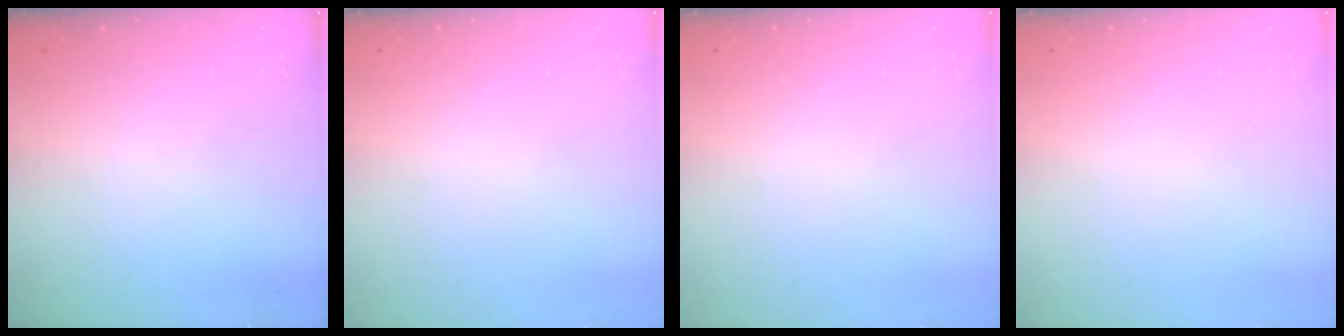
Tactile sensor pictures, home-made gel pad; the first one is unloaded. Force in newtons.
{"total": 0.0}
{"total": 0.0}
{"total": 0.0}